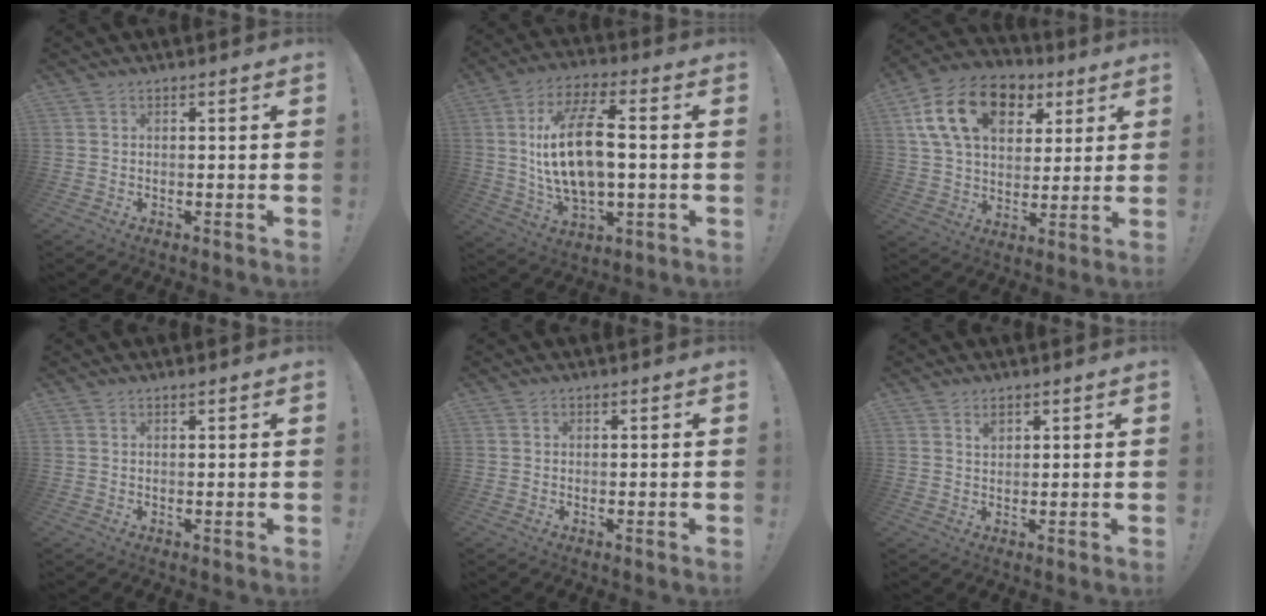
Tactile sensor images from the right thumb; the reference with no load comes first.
{"total": 18.4, "force": [0.9, 8.8, 16.1], "torque": [-0.294, -0.001, 0.008]}
{"total": 19.3, "force": [8.0, 12.9, 12.0], "torque": [-0.198, -0.024, 0.146]}
{"total": 0.6, "force": [0.5, -0.1, 0.3], "torque": [0.001, -0.003, 0.008]}
{"total": 0.7, "force": [0.1, 0.7, 0.0], "torque": [0.000, 0.001, 0.003]}
{"total": 2.0, "force": [1.4, 1.3, 0.8], "torque": [0.007, -0.010, 0.021]}